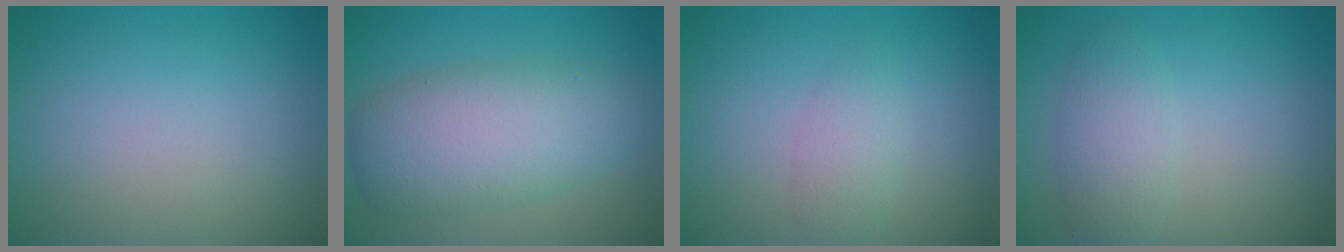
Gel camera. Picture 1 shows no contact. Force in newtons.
{"total": 7.7, "press": 7.6, "slide": 0.5}
{"total": 2.1, "press": 2.1, "slide": 0.1}
{"total": 2.7, "press": 2.7, "slide": 0.1}